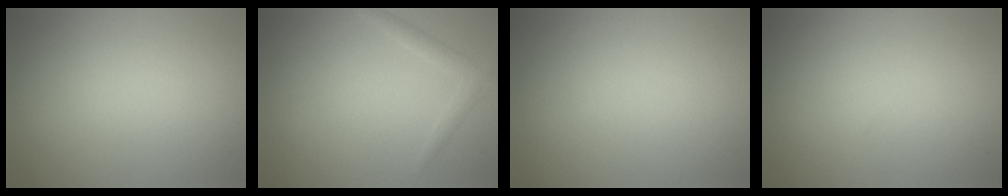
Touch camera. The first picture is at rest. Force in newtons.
{"total": 1.4, "press": 1.4, "slide": 0.1}
{"total": 0.0}
{"total": 0.0}